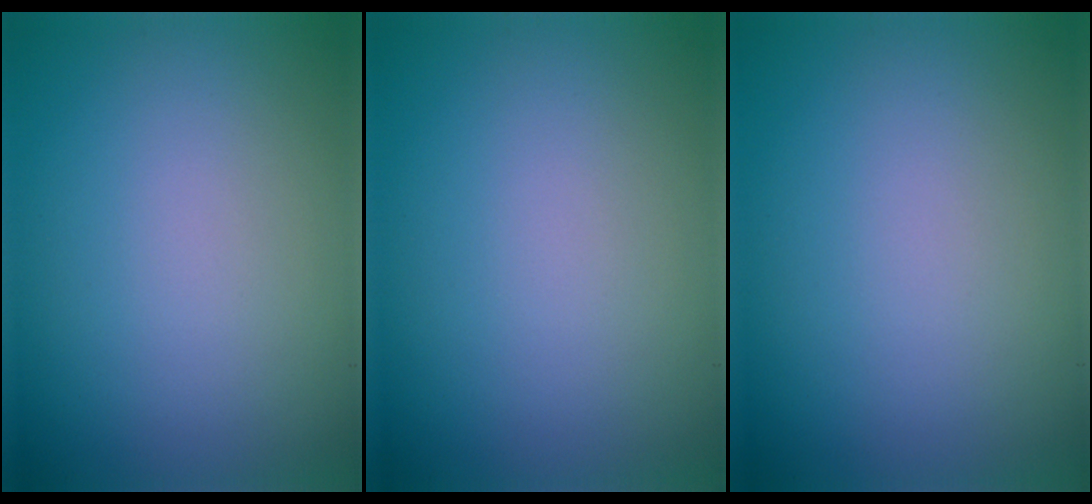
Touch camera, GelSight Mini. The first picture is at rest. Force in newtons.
{"total": 0.0}
{"total": 0.0}